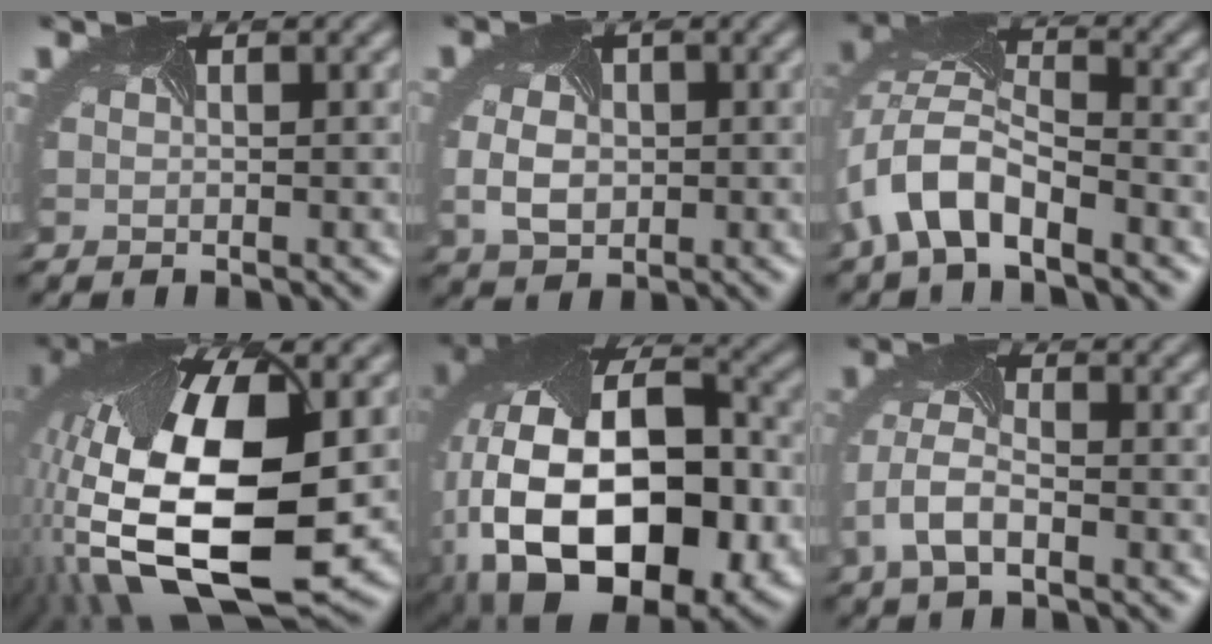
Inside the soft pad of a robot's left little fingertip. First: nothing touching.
{"total": 2.8, "force": [-0.7, 2.1, 1.8], "torque": [-0.051, -0.008, -0.002]}
{"total": 7.1, "force": [-4.6, 2.9, 4.7], "torque": [-0.104, 0.004, -0.085]}
{"total": 18.1, "force": [-1.4, 9.4, 15.4], "torque": [-0.335, -0.052, 0.002]}
{"total": 18.9, "force": [-4.9, 11.5, 14.2], "torque": [-0.261, -0.024, -0.052]}
{"total": 4.3, "force": [-2.1, 2.0, 3.2], "torque": [-0.091, -0.002, -0.037]}